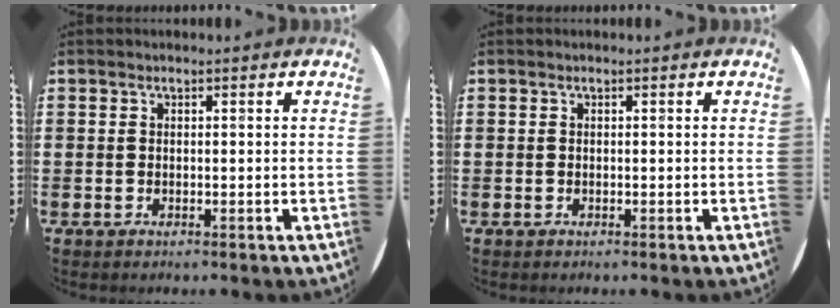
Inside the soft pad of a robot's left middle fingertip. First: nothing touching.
{"total": 0.0}